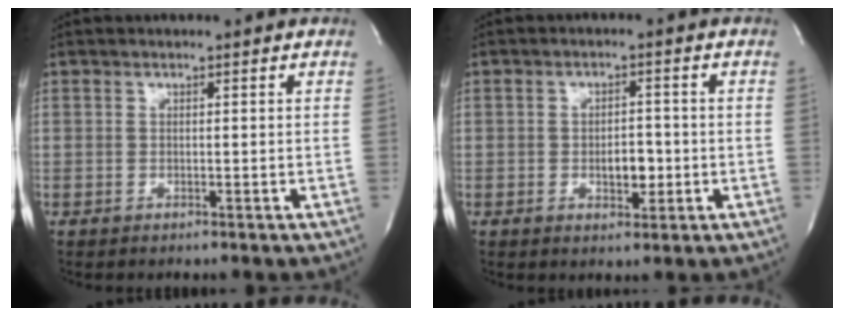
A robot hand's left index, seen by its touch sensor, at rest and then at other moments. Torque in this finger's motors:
{"motor_torque": [0.12, -0.03, 0.06, 0.03]}